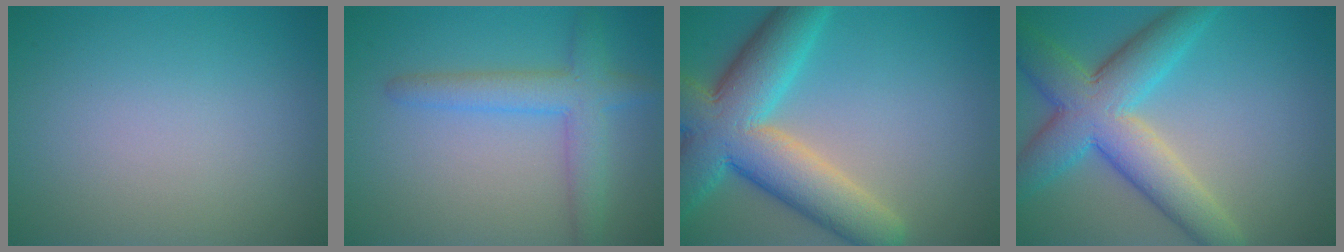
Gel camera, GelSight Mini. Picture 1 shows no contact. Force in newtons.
{"total": 3.9, "press": 3.9, "slide": 0.2}
{"total": 10.7, "press": 10.6, "slide": 0.6}
{"total": 8.4, "press": 8.4, "slide": 0.4}